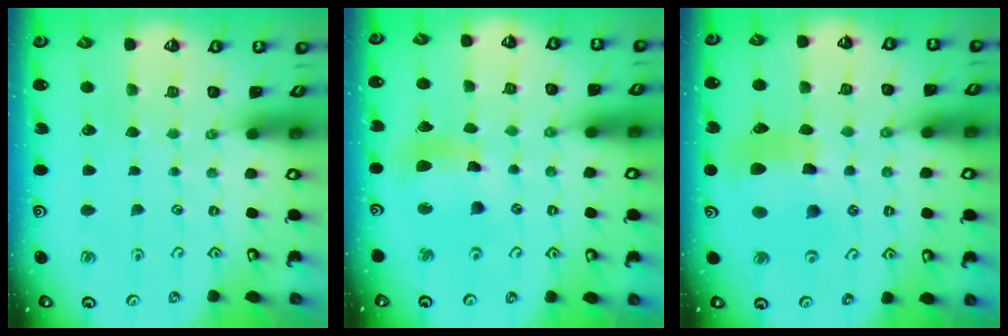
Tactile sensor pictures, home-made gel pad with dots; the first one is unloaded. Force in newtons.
{"total": 11.4, "press": 11.3, "slide": 2.0}
{"total": 11.4, "press": 11.3, "slide": 1.5}